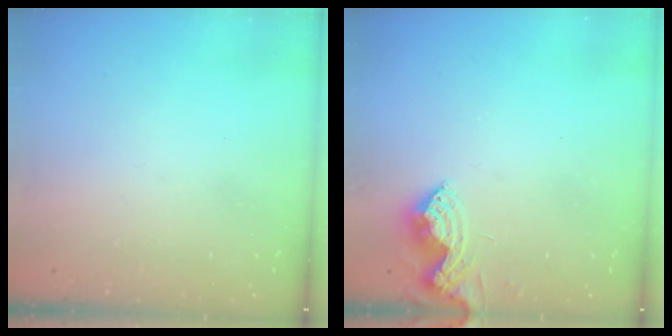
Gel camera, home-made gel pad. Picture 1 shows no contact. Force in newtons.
{"total": 9.0, "press": 8.9, "slide": 0.5}